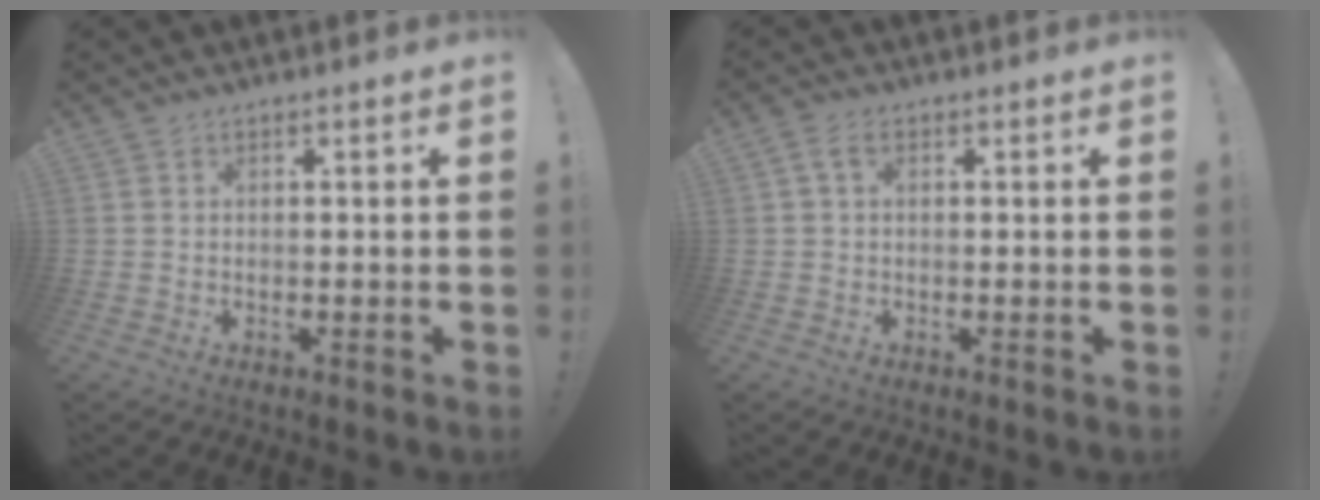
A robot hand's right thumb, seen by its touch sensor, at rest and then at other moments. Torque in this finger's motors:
{"motor_torque": [-0.21, -0.21, 0.07, -0.47, 0.09]}